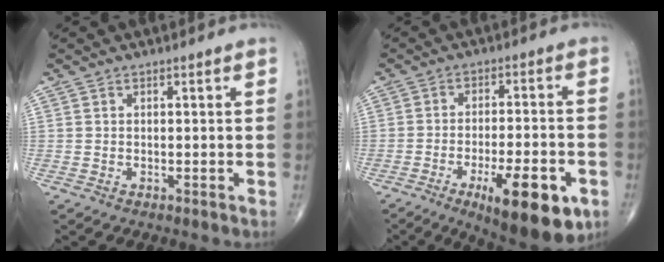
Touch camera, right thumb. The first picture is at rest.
{"total": 16.2, "force": [-7.3, 5.1, 13.5], "torque": [-0.166, 0.015, -0.096]}